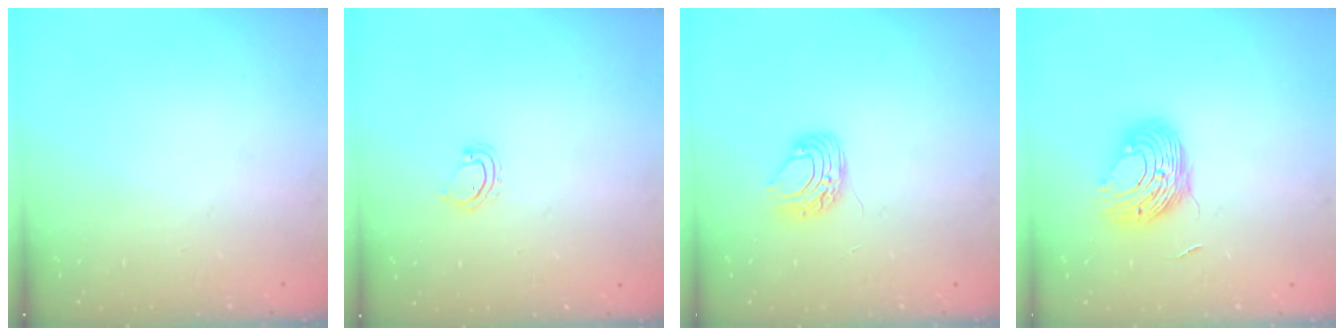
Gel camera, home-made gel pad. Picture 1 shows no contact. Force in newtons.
{"total": 2.7, "press": 2.7, "slide": 0.2}
{"total": 7.5, "press": 7.4, "slide": 0.7}
{"total": 9.3, "press": 9.3, "slide": 0.6}